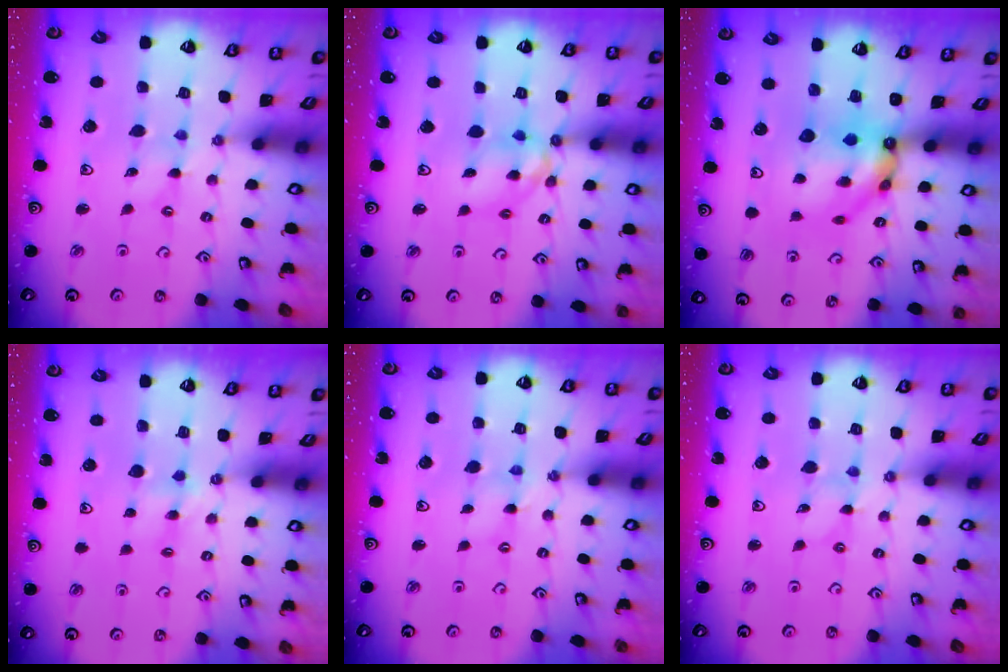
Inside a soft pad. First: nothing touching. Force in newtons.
{"total": 10.3, "press": 10.3, "slide": 1.0}
{"total": 10.3, "press": 10.2, "slide": 1.2}
{"total": 3.8, "press": 3.7, "slide": 0.4}
{"total": 0.7, "press": 0.7, "slide": 0.2}
{"total": 0.0}